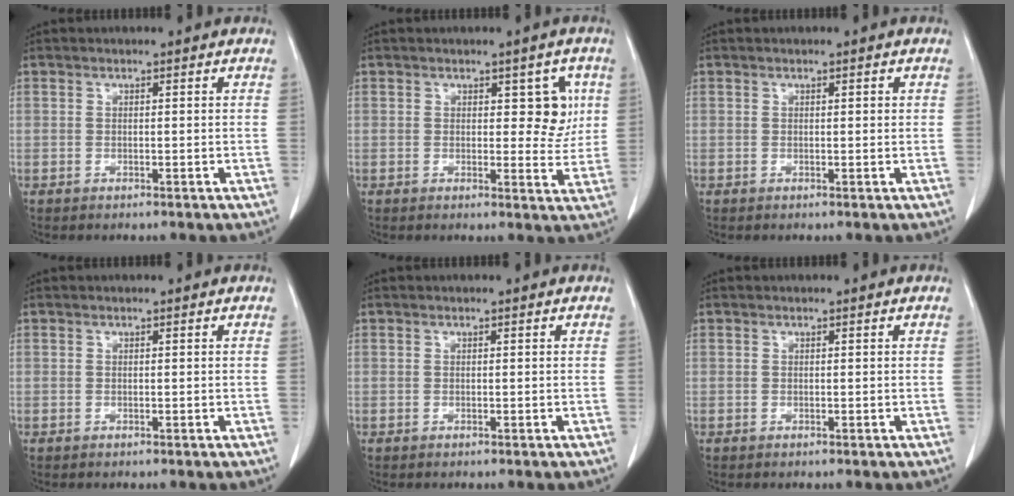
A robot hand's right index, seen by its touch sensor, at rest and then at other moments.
{"total": 5.0, "force": [1.6, 2.7, 3.9], "torque": [-0.033, 0.003, 0.020]}
{"total": 0.6, "force": [0.2, 0.2, 0.5], "torque": [-0.009, 0.000, 0.003]}
{"total": 0.0}
{"total": 0.0}
{"total": 0.0}